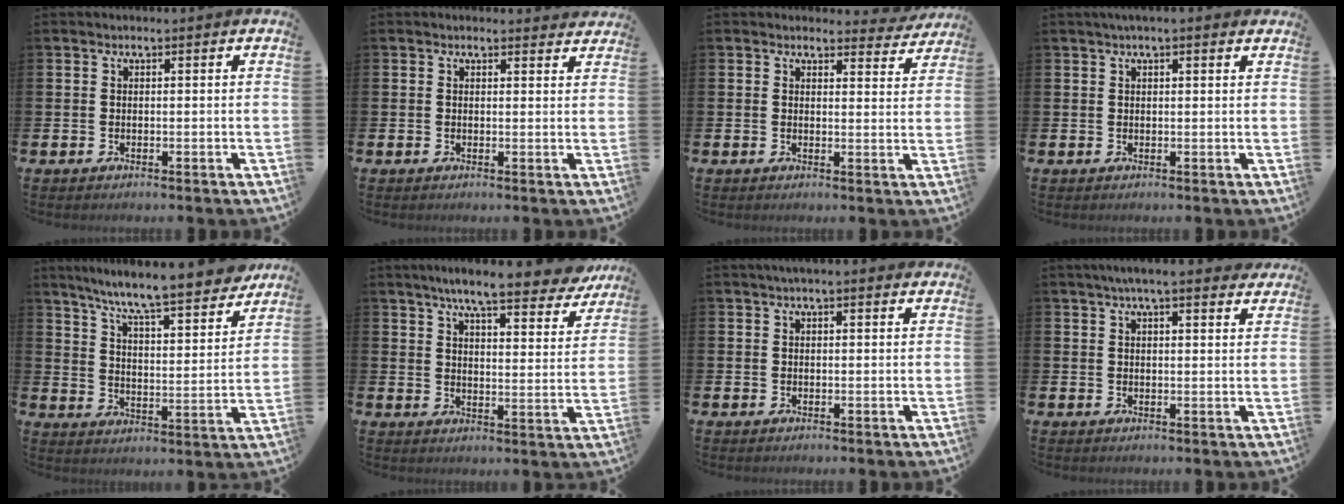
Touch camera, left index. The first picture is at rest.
{"total": 1.2, "force": [1.1, 0.4, 0.1], "torque": [0.008, -0.003, 0.018]}
{"total": 2.6, "force": [2.5, 0.7, 0.2], "torque": [0.008, -0.017, 0.038]}
{"total": 1.7, "force": [1.4, 0.1, 1.0], "torque": [-0.009, -0.002, 0.021]}
{"total": 9.5, "force": [8.8, 0.2, 3.6], "torque": [-0.096, -0.063, 0.147]}
{"total": 8.2, "force": [7.4, 0.9, 3.5], "torque": [-0.071, -0.043, 0.124]}
{"total": 1.9, "force": [1.6, 0.2, 0.9], "torque": [-0.008, -0.002, 0.026]}
{"total": 4.7, "force": [4.1, 0.4, 2.2], "torque": [-0.039, -0.012, 0.070]}